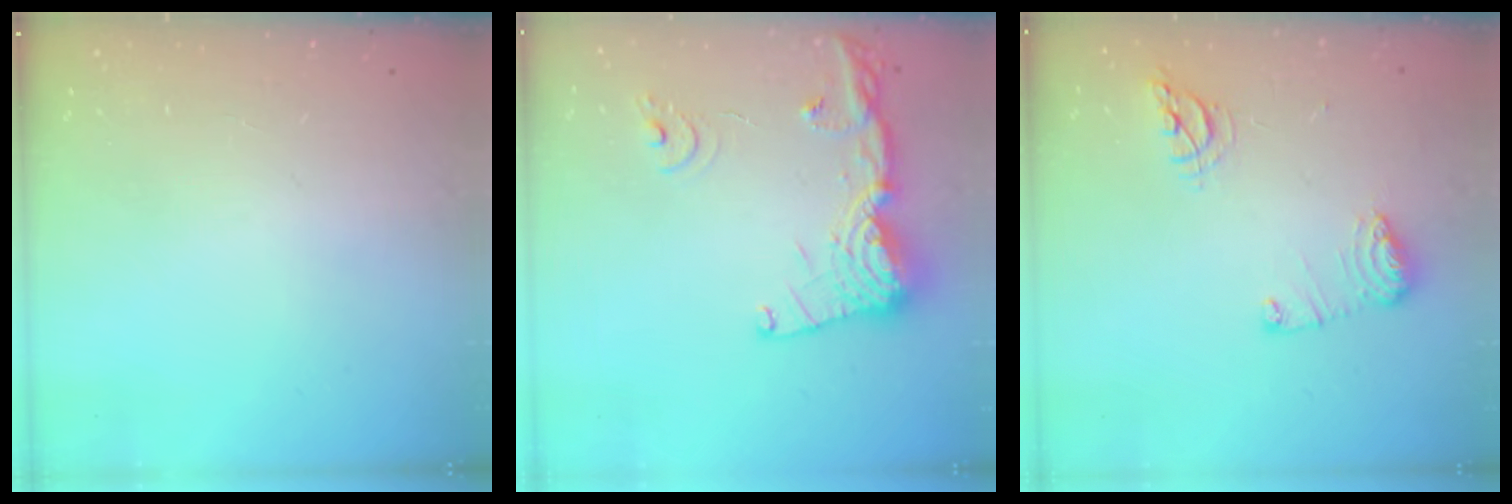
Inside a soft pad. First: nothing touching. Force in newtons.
{"total": 16.7, "press": 16.6, "slide": 1.9}
{"total": 10.5, "press": 10.5, "slide": 1.0}